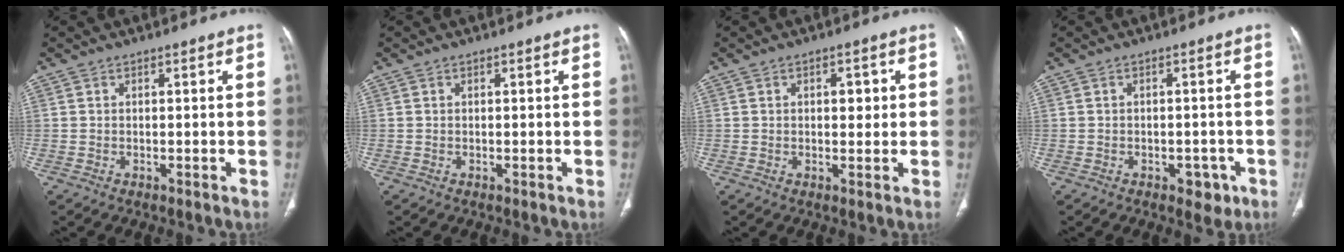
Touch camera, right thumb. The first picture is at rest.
{"total": 0.0}
{"total": 3.3, "force": [0.7, 1.9, 2.7], "torque": [-0.025, -0.001, 0.010]}
{"total": 3.7, "force": [-1.8, 2.4, 2.1], "torque": [-0.008, 0.008, -0.019]}